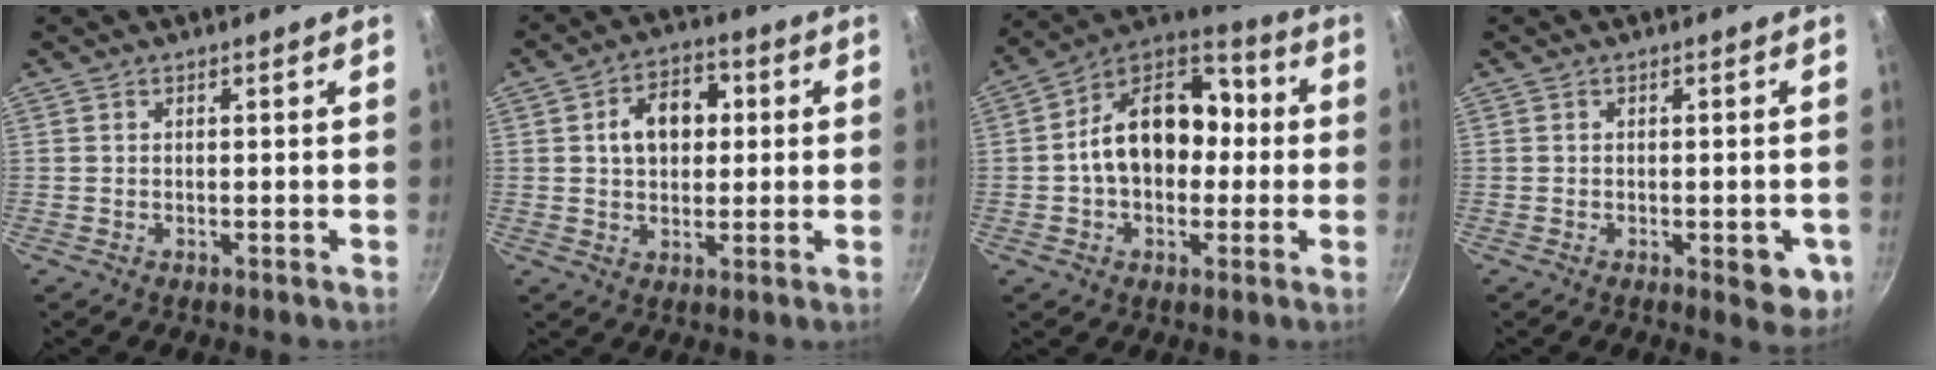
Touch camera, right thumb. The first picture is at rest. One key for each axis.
{"total": 9.5, "fx": 1.7, "fy": 6.5, "fz": 6.7, "tx": -0.081, "ty": 0.012, "tz": 0.023}
{"total": 17.4, "fx": 0.2, "fy": 11.8, "fz": 12.8, "tx": -0.166, "ty": 0.042, "tz": -0.007}
{"total": 4.9, "fx": -1.7, "fy": 2.0, "fz": 4.2, "tx": -0.031, "ty": 0.002, "tz": -0.014}